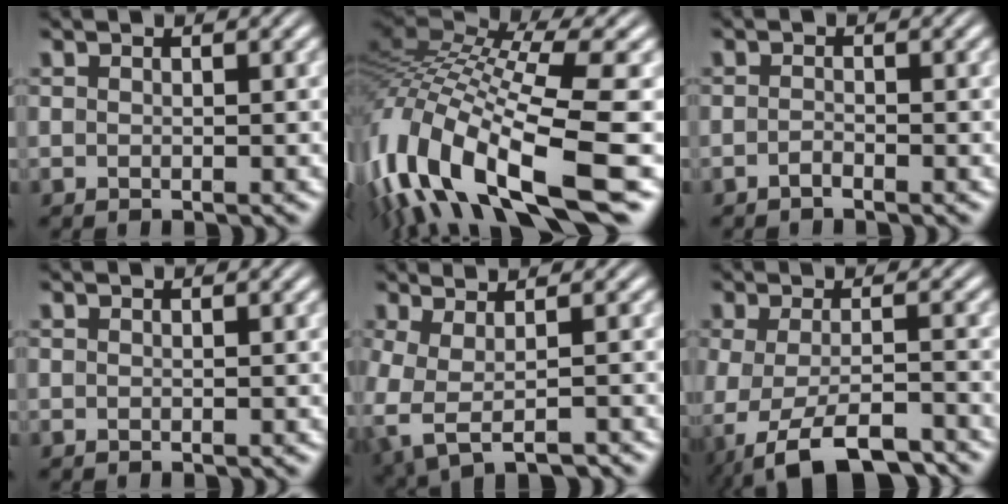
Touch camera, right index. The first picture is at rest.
{"total": 13.4, "force": [-2.9, 7.8, 10.6], "torque": [-0.234, -0.030, -0.035]}
{"total": 1.2, "force": [-1.1, 0.5, 0.3], "torque": [-0.011, -0.002, -0.022]}
{"total": 0.0}
{"total": 6.3, "force": [-0.1, 4.1, 4.8], "torque": [-0.105, -0.008, 0.004]}
{"total": 7.3, "force": [-4.5, 3.3, 4.7], "torque": [-0.104, -0.030, -0.055]}